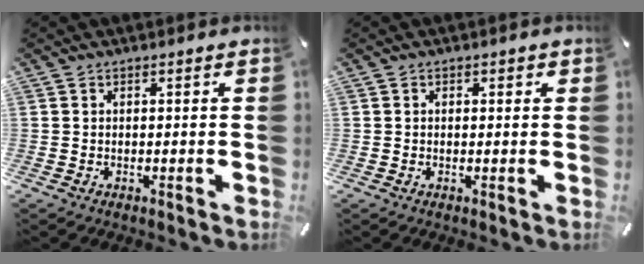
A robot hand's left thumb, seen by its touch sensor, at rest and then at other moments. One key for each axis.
{"total": 0.7, "fx": 0.1, "fy": 0.6, "fz": 0.4, "tx": 0.001, "ty": 0.003, "tz": -0.002}